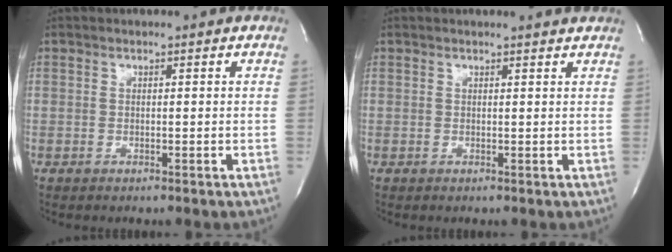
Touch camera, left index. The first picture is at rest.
{"total": 2.4, "force": [2.4, -0.2, 0.4], "torque": [-0.011, -0.003, 0.019]}